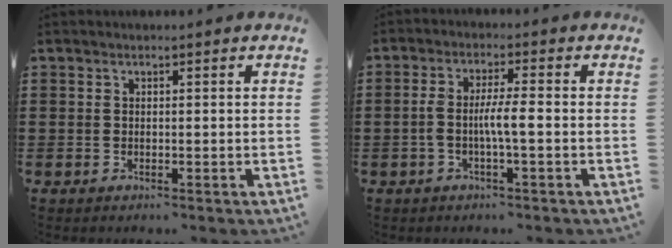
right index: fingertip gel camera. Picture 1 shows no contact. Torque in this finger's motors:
{"motor_torque": [0.81, -0.50, 0.58, 0.17]}